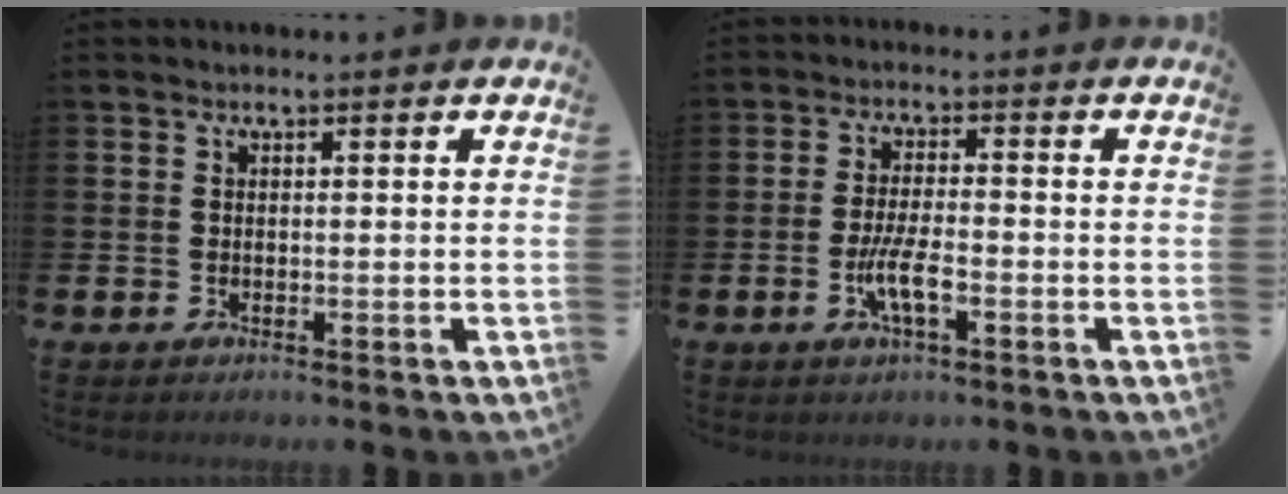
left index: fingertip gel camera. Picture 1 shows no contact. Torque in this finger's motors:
{"motor_torque": [0.27, 0.08, 0.21, 0.21]}